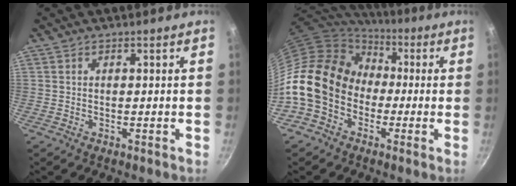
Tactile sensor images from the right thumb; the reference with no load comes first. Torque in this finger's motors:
{"motor_torque": [1.92, 2.51, 1.34, -1.43, 0.65]}